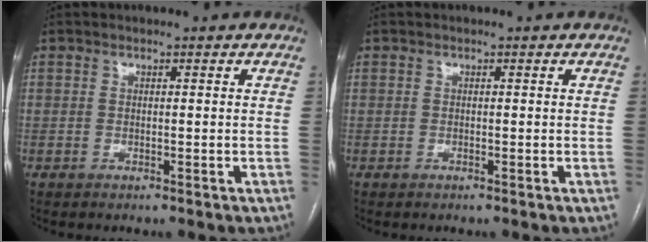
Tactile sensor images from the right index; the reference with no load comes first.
{"total": 0.0}